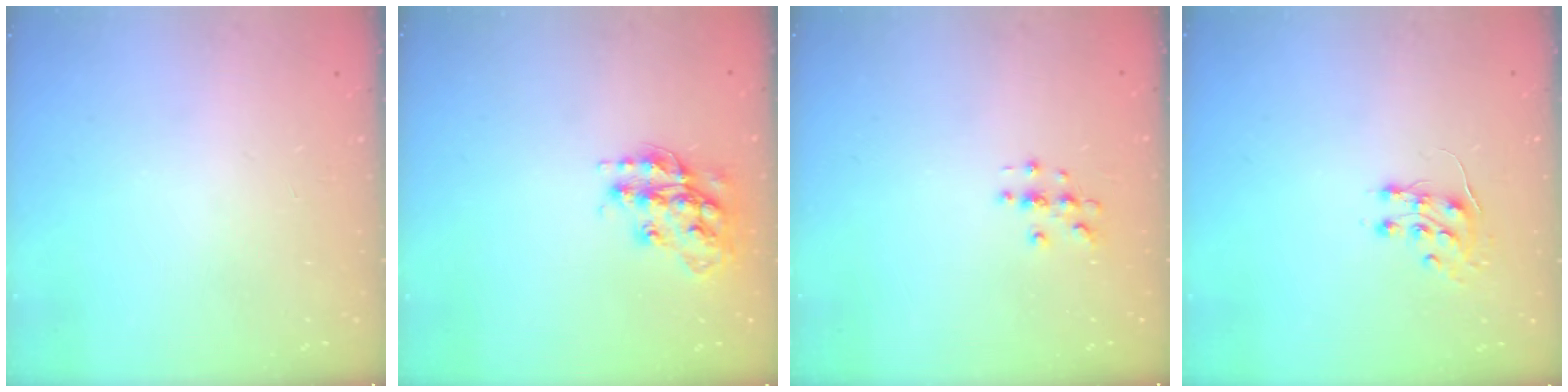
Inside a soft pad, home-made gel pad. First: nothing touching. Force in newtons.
{"total": 14.6, "press": 14.5, "slide": 0.7}
{"total": 2.9, "press": 2.9, "slide": 0.3}
{"total": 7.4, "press": 7.4, "slide": 0.7}